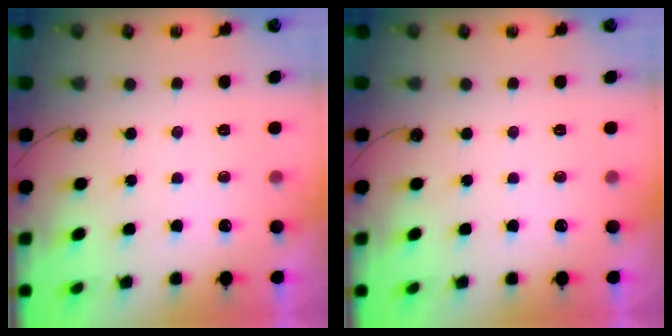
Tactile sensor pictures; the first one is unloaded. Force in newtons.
{"total": 0.0}